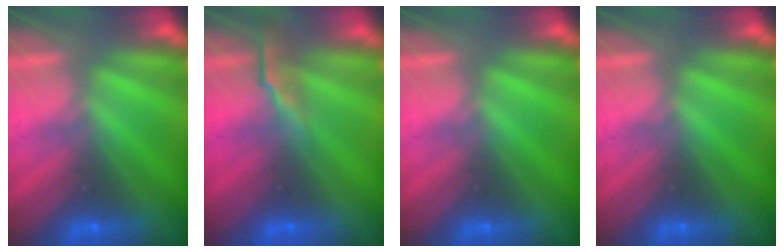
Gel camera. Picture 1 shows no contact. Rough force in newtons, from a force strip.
{"total": 2.6}
{"total": 0.0}
{"total": 0.0}